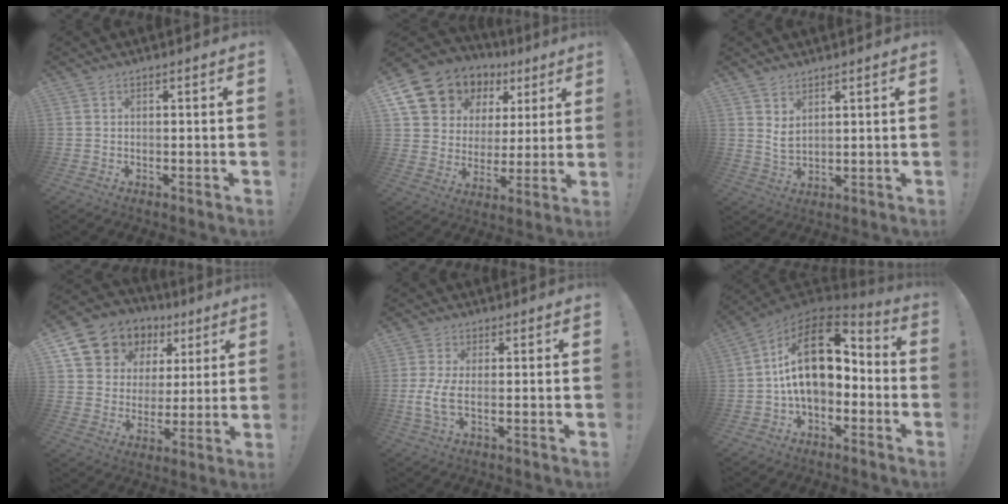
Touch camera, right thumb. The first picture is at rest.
{"total": 13.8, "force": [8.1, 10.3, 4.5], "torque": [-0.074, -0.054, 0.168]}
{"total": 4.2, "force": [2.7, 2.1, 2.5], "torque": [-0.036, -0.016, 0.050]}
{"total": 11.5, "force": [6.7, 8.9, 3.0], "torque": [-0.051, -0.048, 0.138]}
{"total": 5.4, "force": [-0.7, 1.6, 5.1], "torque": [-0.097, -0.014, -0.011]}
{"total": 19.4, "force": [3.2, 10.7, 15.9], "torque": [-0.270, -0.002, 0.060]}